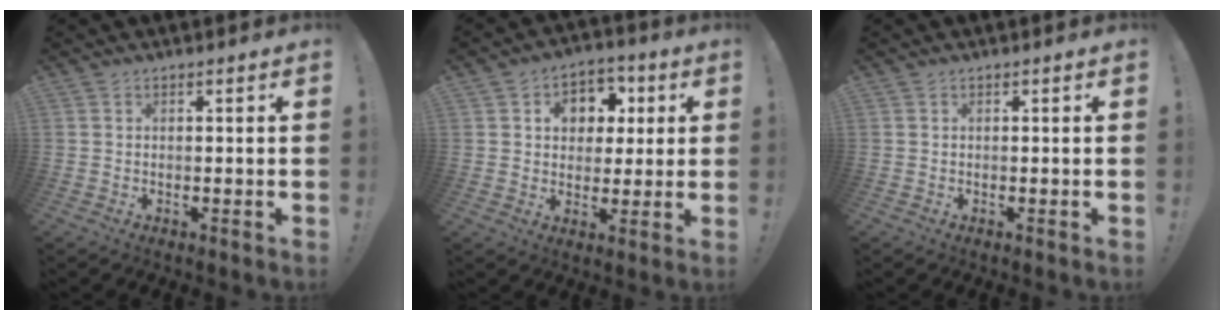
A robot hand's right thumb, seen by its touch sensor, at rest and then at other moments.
{"total": 8.4, "force": [2.0, 7.6, 3.0], "torque": [-0.033, -0.005, 0.042]}
{"total": 0.0}